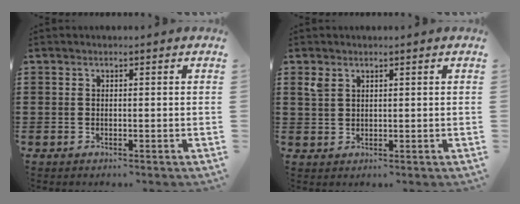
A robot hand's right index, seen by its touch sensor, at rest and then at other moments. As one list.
[{"total": 2.1, "force": [1.4, 1.2, 1.0], "torque": [-0.024, 0.004, 0.027]}]